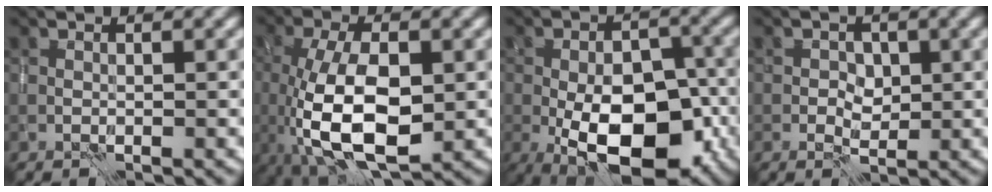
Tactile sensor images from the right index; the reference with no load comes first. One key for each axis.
{"total": 9.9, "fx": -2.2, "fy": 4.5, "fz": 8.6, "tx": -0.177, "ty": -0.009, "tz": -0.034}
{"total": 12.9, "fx": -4.5, "fy": 6.8, "fz": 10.1, "tx": -0.149, "ty": -0.012, "tz": -0.071}
{"total": 2.5, "fx": 0.0, "fy": 2.0, "fz": 1.5, "tx": -0.022, "ty": -0.002, "tz": -0.003}